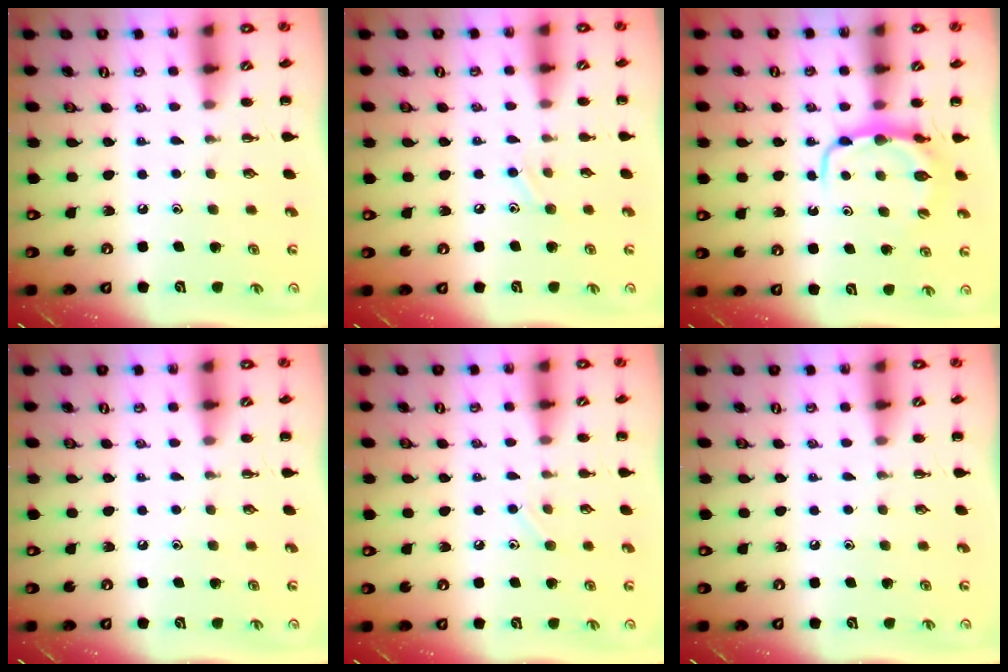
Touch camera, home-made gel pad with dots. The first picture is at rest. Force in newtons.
{"total": 6.5, "press": 6.3, "slide": 1.7}
{"total": 7.7, "press": 7.6, "slide": 1.2}
{"total": 0.0}
{"total": 5.1, "press": 4.8, "slide": 1.8}
{"total": 0.0}